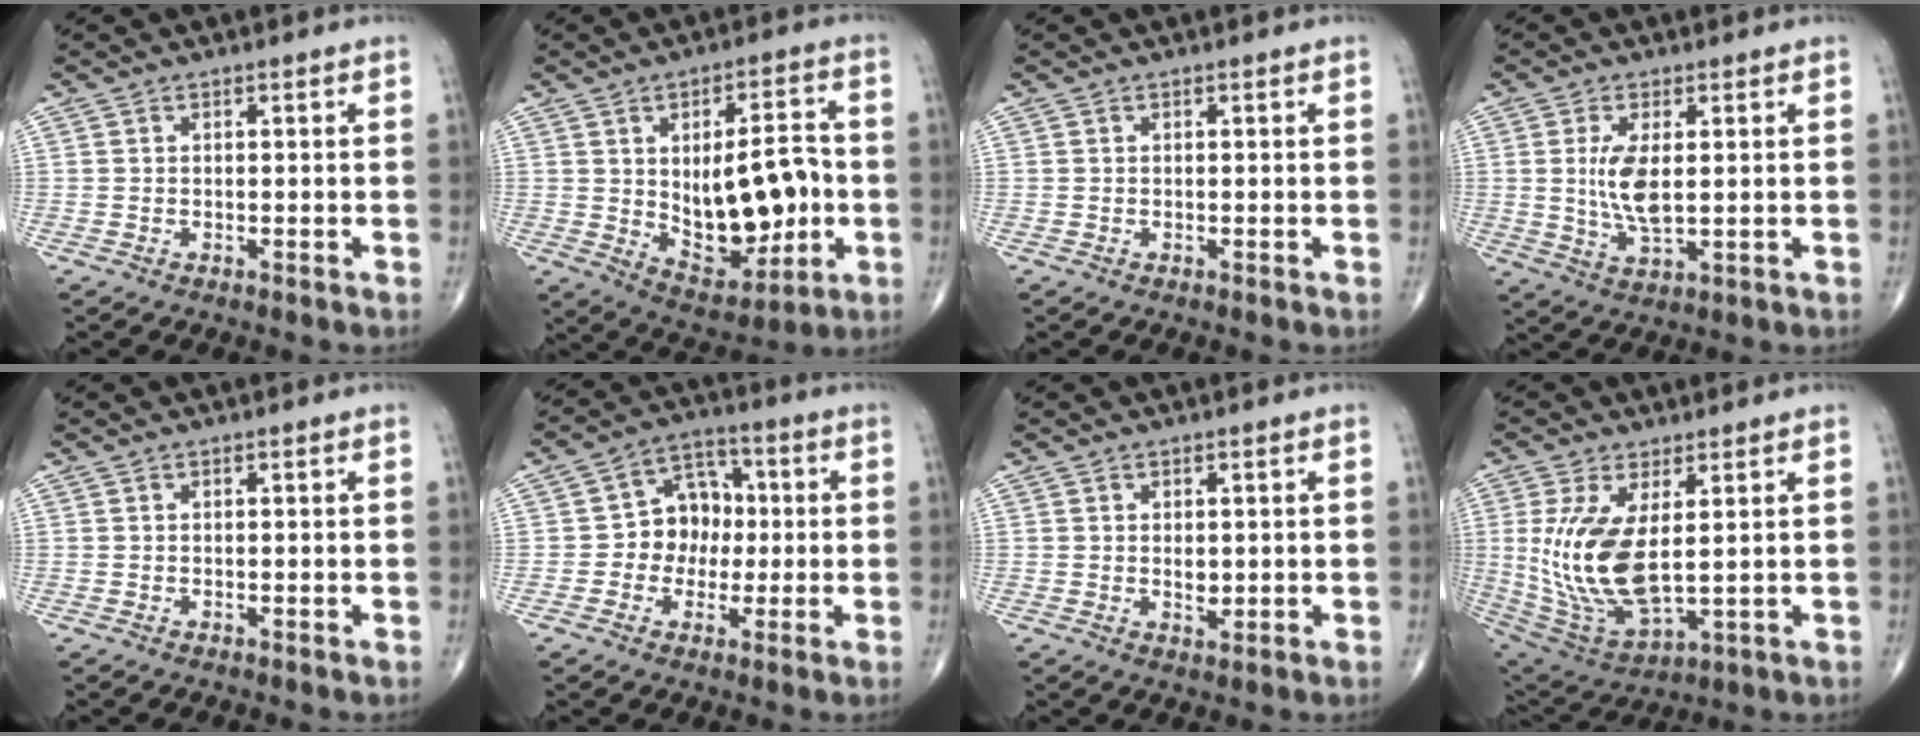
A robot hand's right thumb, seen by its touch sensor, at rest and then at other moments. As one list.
[{"total": 16.7, "force": [-1.1, 8.7, 14.2], "torque": [-0.174, 0.013, 0.002]}, {"total": 0.0}, {"total": 7.3, "force": [0.9, 2.9, 6.7], "torque": [-0.136, -0.017, 0.022]}, {"total": 0.0}, {"total": 9.0, "force": [-0.3, 7.4, 5.1], "torque": [-0.035, 0.025, -0.014]}, {"total": 2.3, "force": [0.2, 1.3, 1.8], "torque": [-0.023, -0.006, 0.006]}, {"total": 15.6, "force": [1.8, 6.9, 13.9], "torque": [-0.288, -0.026, 0.056]}]